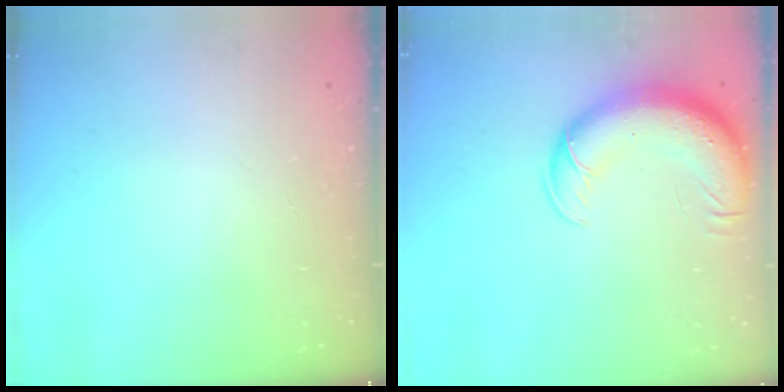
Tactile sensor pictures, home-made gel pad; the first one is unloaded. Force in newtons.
{"total": 13.5, "press": 13.1, "slide": 3.3}